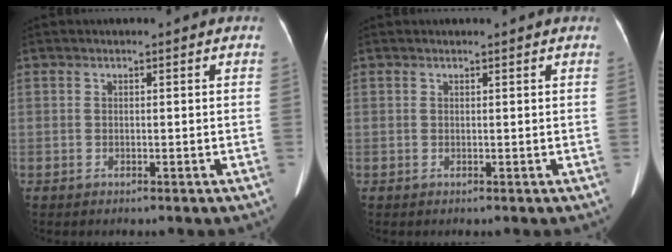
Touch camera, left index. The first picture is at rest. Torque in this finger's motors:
{"motor_torque": [-0.21, 0.23, -0.32, -0.04]}